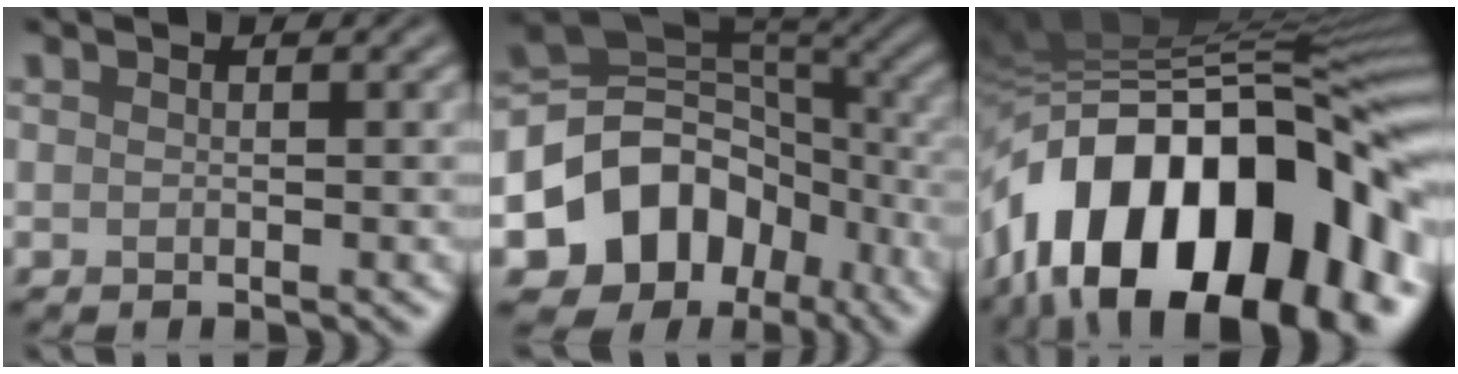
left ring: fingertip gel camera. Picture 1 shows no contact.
{"total": 10.4, "force": [-4.5, 8.0, 4.7], "torque": [-0.074, 0.008, -0.088]}
{"total": 18.2, "force": [-5.9, 9.6, 14.3], "torque": [-0.225, 0.030, -0.103]}